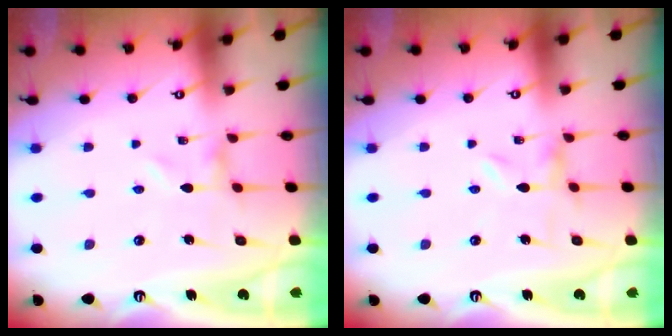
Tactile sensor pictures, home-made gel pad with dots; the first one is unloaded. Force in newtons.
{"total": 0.0}